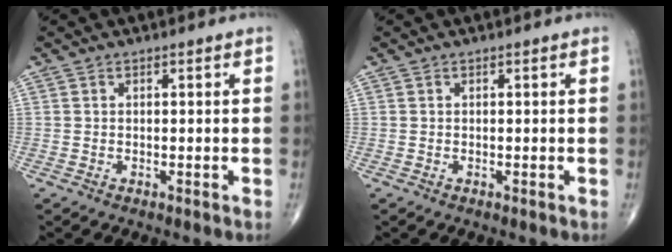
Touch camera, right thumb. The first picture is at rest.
{"total": 0.0}